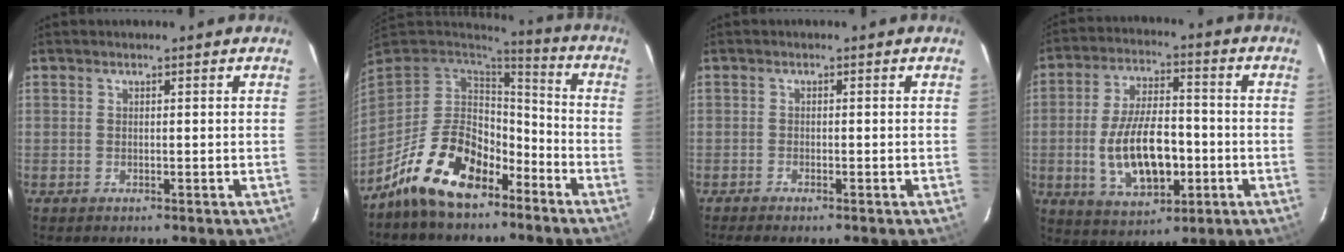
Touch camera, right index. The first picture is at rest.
{"total": 16.6, "force": [-10.1, 8.8, 9.8], "torque": [-0.203, 0.005, -0.167]}
{"total": 2.1, "force": [-1.8, 0.1, 1.1], "torque": [-0.031, -0.005, -0.034]}
{"total": 14.4, "force": [-3.1, 7.0, 12.2], "torque": [-0.238, -0.001, -0.038]}